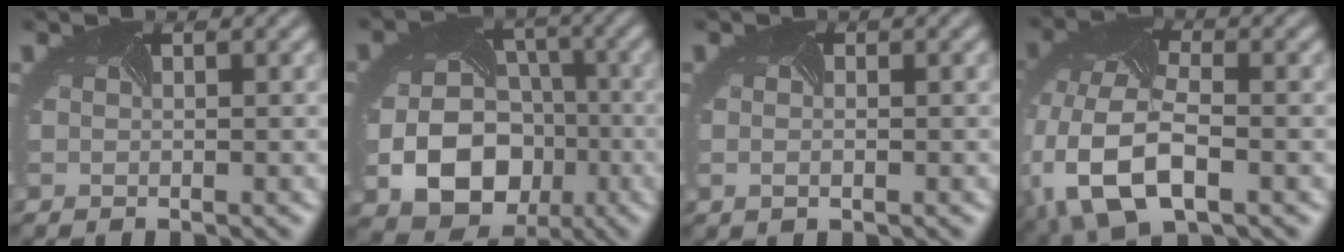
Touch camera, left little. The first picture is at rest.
{"total": 10.8, "force": [-3.1, 8.7, 5.6], "torque": [-0.088, -0.044, -0.056]}
{"total": 1.2, "force": [-0.2, 0.7, 0.9], "torque": [-0.016, -0.005, -0.001]}
{"total": 11.9, "force": [-3.4, 6.9, 9.1], "torque": [-0.219, -0.031, -0.052]}